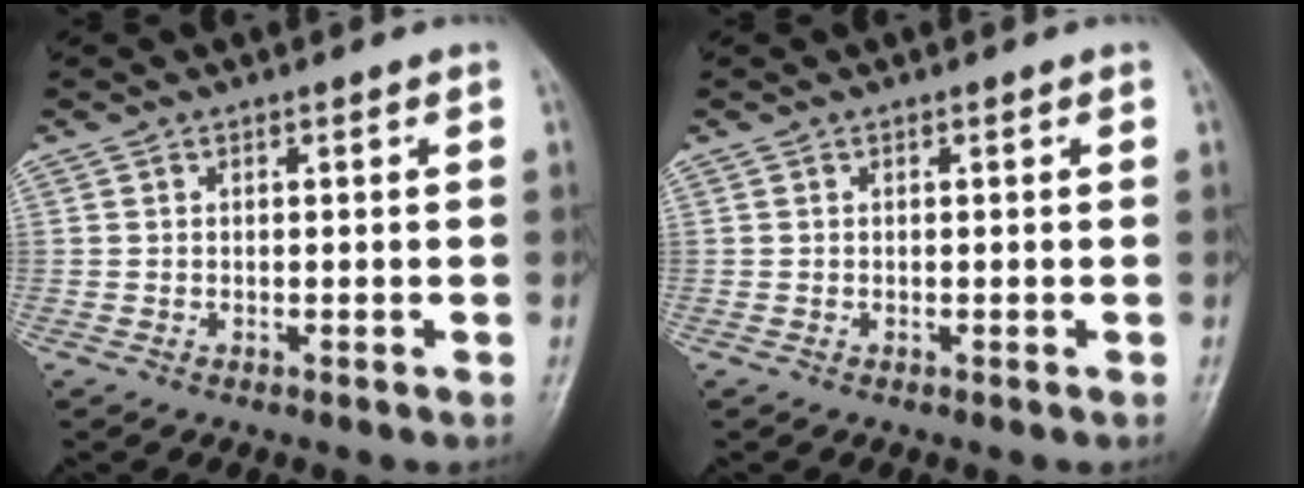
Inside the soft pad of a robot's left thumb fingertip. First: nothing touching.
{"total": 0.0}